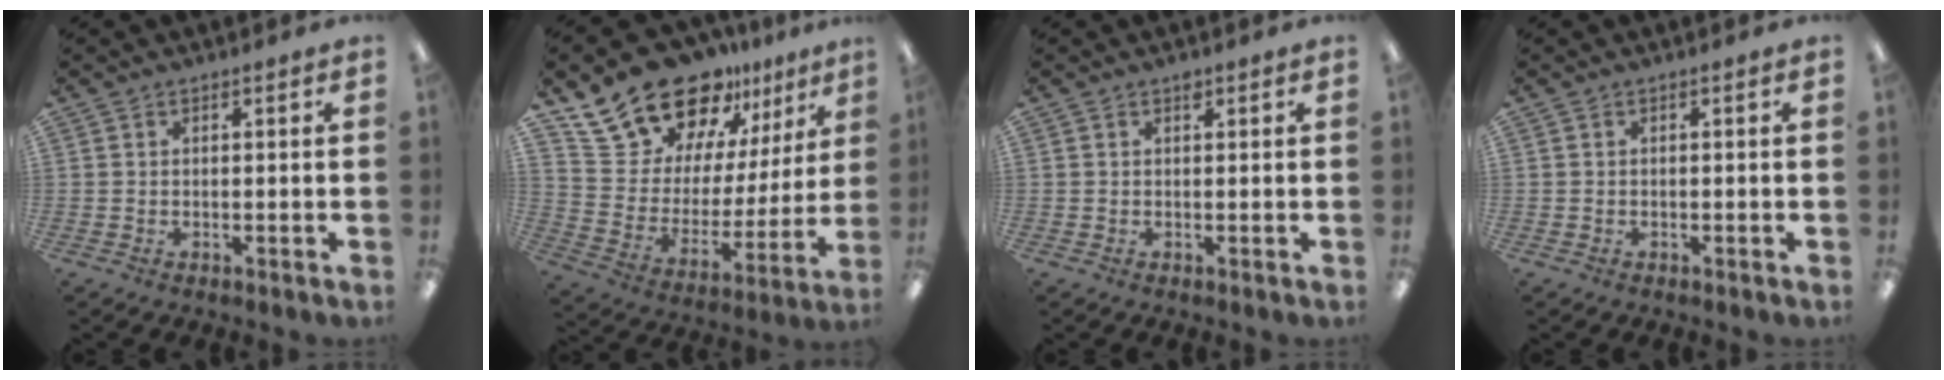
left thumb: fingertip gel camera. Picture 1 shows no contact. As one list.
[{"total": 21.7, "force": [17.7, 10.7, 6.5], "torque": [-0.131, -0.129, 0.332]}, {"total": 0.8, "force": [0.5, 0.3, 0.4], "torque": [-0.001, -0.004, 0.008]}, {"total": 0.0}]